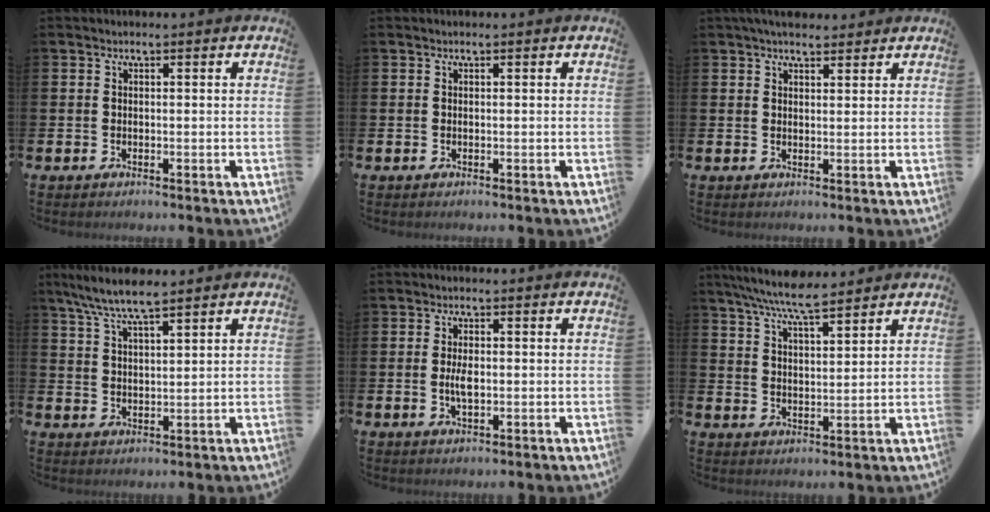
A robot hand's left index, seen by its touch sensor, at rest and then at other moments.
{"total": 0.0}
{"total": 3.5, "force": [3.2, 1.1, 0.8], "torque": [-0.013, -0.011, 0.056]}
{"total": 6.8, "force": [5.8, 1.1, 3.3], "torque": [-0.077, -0.017, 0.105]}
{"total": 2.8, "force": [-0.1, 1.2, 2.5], "torque": [-0.046, 0.002, -0.004]}
{"total": 7.3, "force": [6.7, 0.9, 2.5], "torque": [-0.066, -0.027, 0.122]}